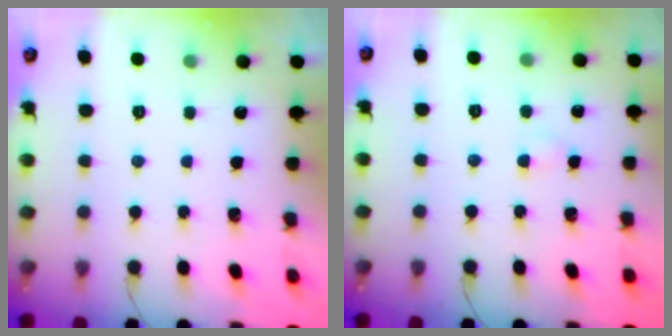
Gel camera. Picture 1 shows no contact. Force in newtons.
{"total": 2.2, "press": 2.0, "slide": 0.8}